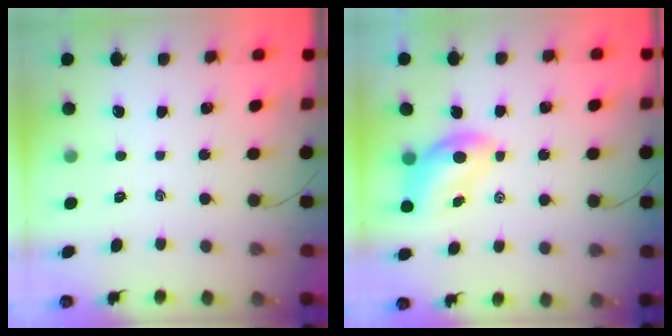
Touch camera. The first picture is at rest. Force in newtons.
{"total": 6.7, "press": 6.6, "slide": 0.8}